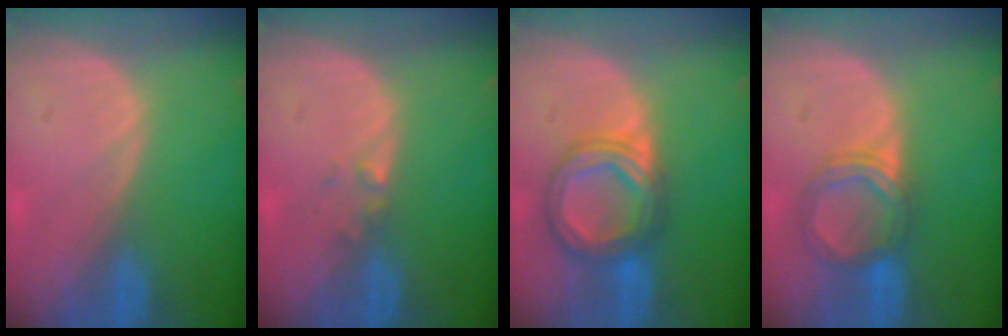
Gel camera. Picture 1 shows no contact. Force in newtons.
{"total": 1.3, "press": 1.0, "slide": 0.8}
{"total": 7.6, "press": 7.5, "slide": 0.6}
{"total": 5.5, "press": 5.2, "slide": 1.8}